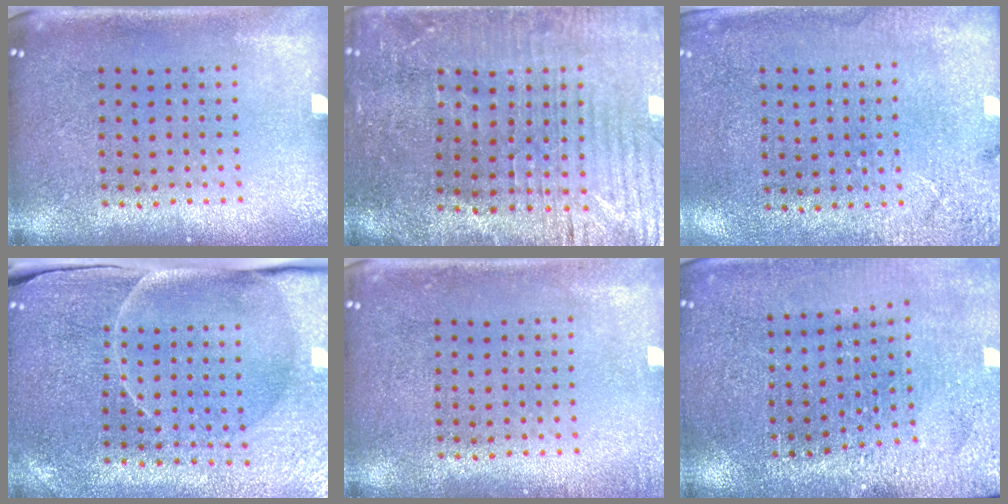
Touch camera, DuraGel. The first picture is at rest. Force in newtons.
{"total": 2.7, "press": 2.6, "slide": 0.6}
{"total": 2.7, "press": 2.2, "slide": 1.5}
{"total": 3.6, "press": 3.6, "slide": 0.6}
{"total": 1.1, "press": 1.0, "slide": 0.2}
{"total": 2.8, "press": 2.8, "slide": 0.2}